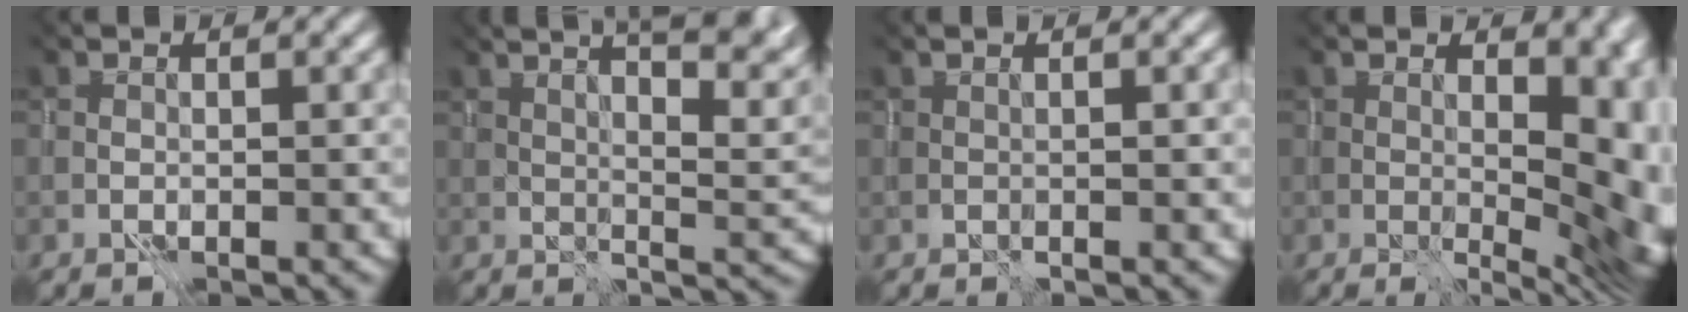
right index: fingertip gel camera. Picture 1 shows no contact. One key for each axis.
{"total": 5.4, "fx": 3.8, "fy": -0.6, "fz": 3.8, "tx": -0.046, "ty": 0.012, "tz": 0.075}
{"total": 0.6, "fx": 0.6, "fy": 0.0, "fz": 0.1, "tx": -0.004, "ty": -0.003, "tz": 0.007}
{"total": 12.0, "fx": 1.7, "fy": 6.3, "fz": 10.0, "tx": -0.081, "ty": 0.005, "tz": 0.057}